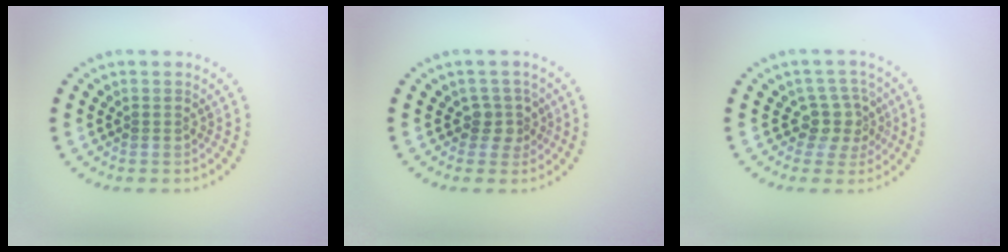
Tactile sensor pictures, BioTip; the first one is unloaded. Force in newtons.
{"total": 2.0, "press": 1.5, "slide": 1.3}
{"total": 3.0, "press": 2.3, "slide": 1.9}